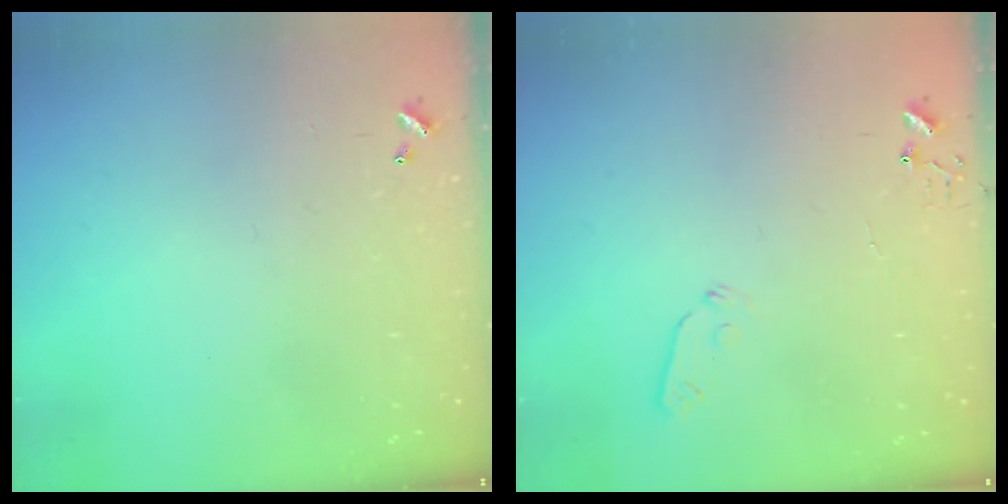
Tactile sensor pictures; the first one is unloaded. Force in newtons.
{"total": 4.8, "press": 4.7, "slide": 0.7}